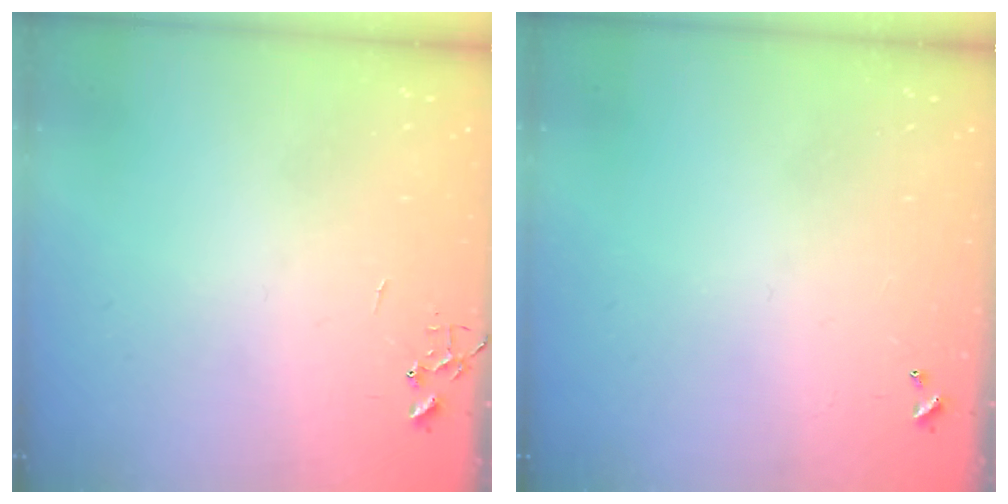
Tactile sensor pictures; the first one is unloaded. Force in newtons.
{"total": 0.0}